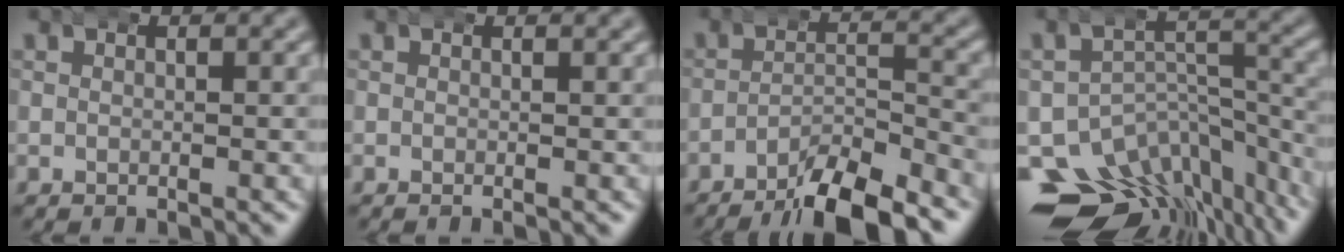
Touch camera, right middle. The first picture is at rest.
{"total": 0.0}
{"total": 9.0, "force": [-7.7, 2.3, 4.1], "torque": [-0.036, -0.010, -0.117]}
{"total": 15.8, "force": [-9.3, 10.2, 7.8], "torque": [-0.120, -0.052, -0.132]}